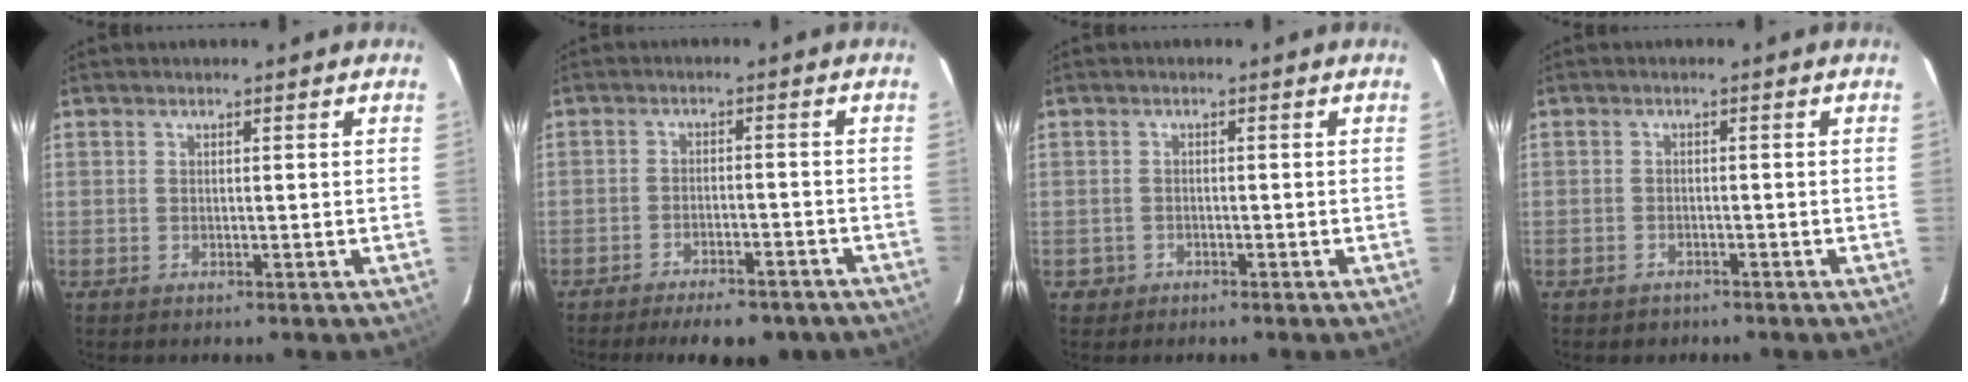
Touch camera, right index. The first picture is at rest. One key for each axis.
{"total": 11.8, "fx": -9.6, "fy": 4.0, "fz": 5.6, "tx": -0.118, "ty": -0.009, "tz": -0.126}
{"total": 1.8, "fx": -0.9, "fy": 1.6, "fz": 0.1, "tx": -0.008, "ty": 0.005, "tz": -0.010}
{"total": 2.0, "fx": -1.4, "fy": 1.4, "fz": 0.1, "tx": -0.010, "ty": 0.004, "tz": -0.019}